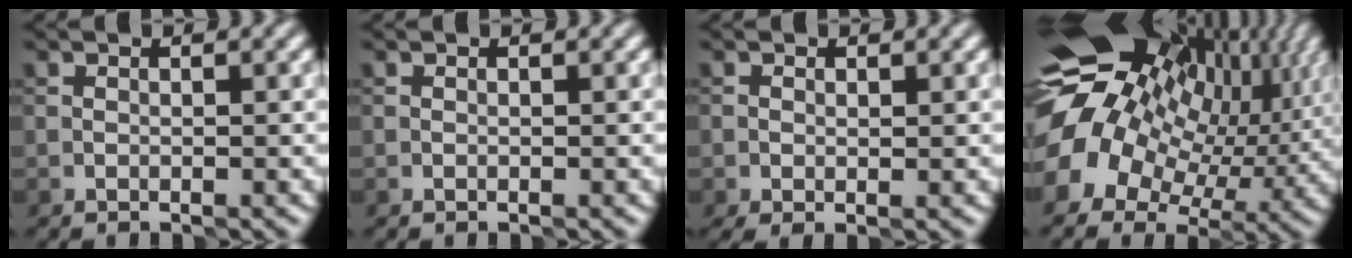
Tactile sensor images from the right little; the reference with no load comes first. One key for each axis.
{"total": 0.0}
{"total": 1.6, "fx": -0.2, "fy": 0.9, "fz": 1.3, "tx": -0.022, "ty": 0.000, "tz": -0.002}
{"total": 17.2, "fx": 3.3, "fy": 12.9, "fz": 10.8, "tx": -0.206, "ty": -0.009, "tz": 0.080}